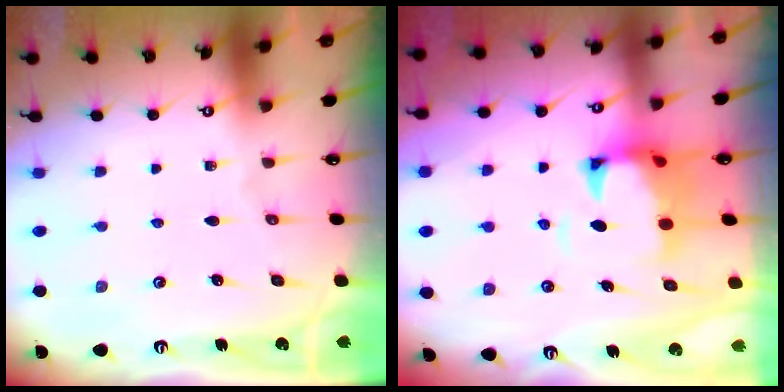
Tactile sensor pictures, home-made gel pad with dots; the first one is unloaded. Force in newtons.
{"total": 3.5, "press": 3.3, "slide": 1.2}